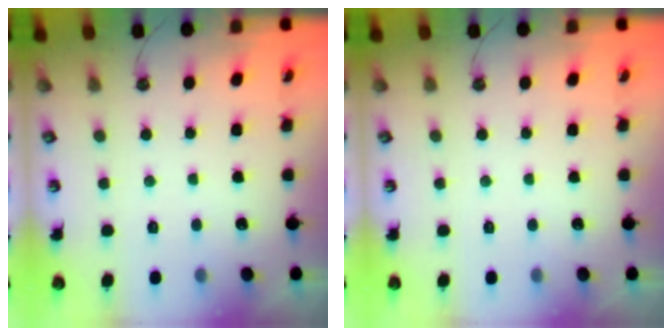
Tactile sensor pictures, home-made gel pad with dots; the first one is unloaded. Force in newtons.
{"total": 0.0}